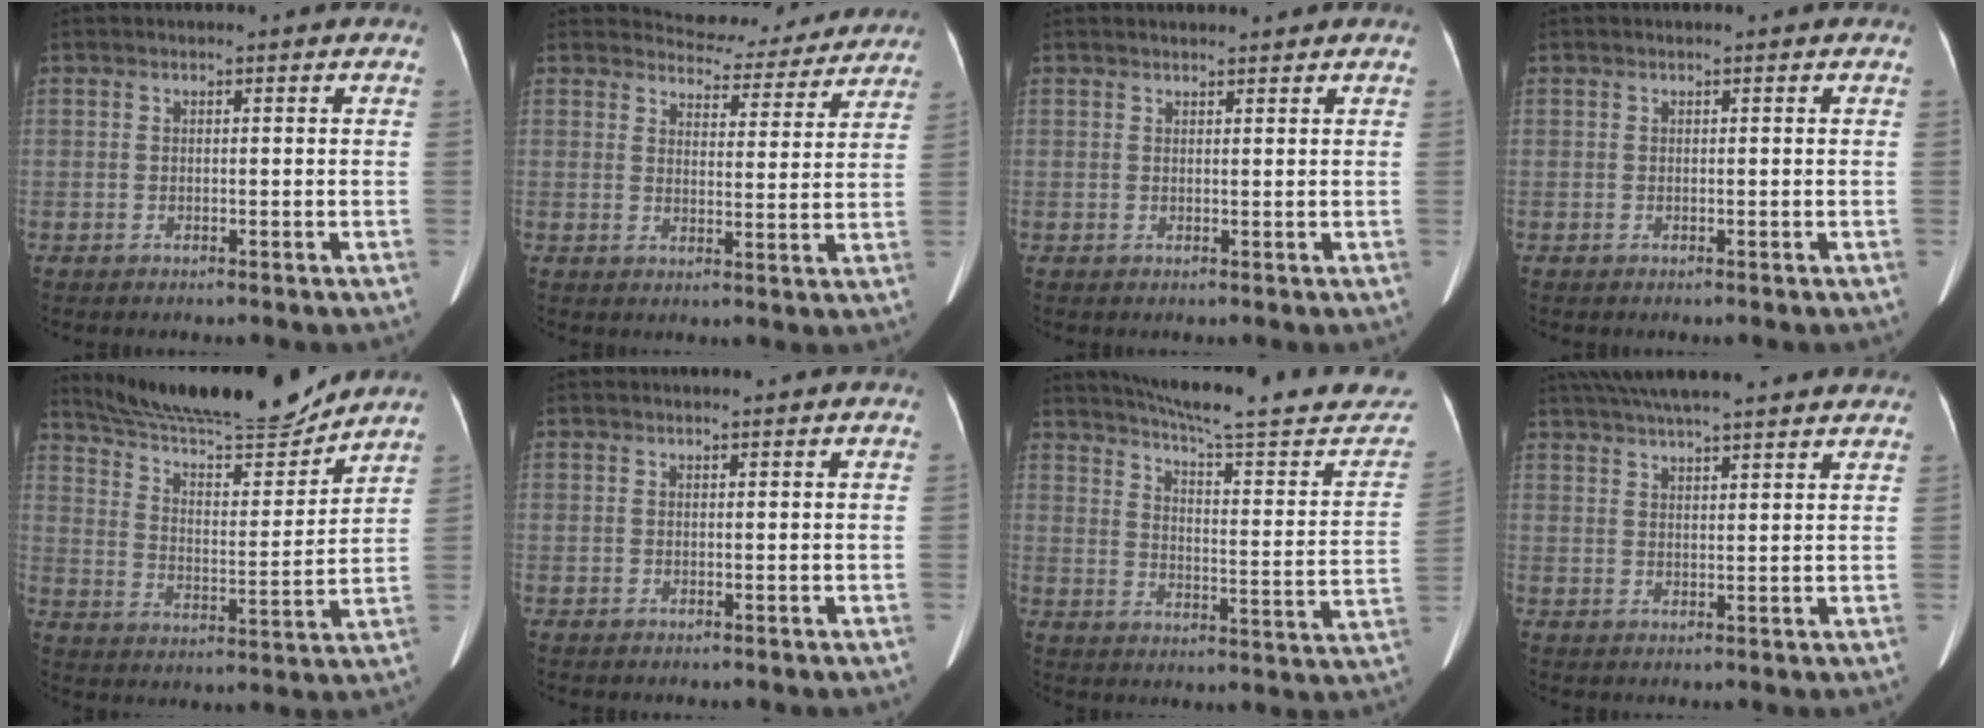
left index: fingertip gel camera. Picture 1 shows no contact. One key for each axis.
{"total": 11.6, "fx": 11.0, "fy": 3.3, "fz": 1.0, "tx": 0.003, "ty": -0.005, "tz": 0.124}
{"total": 2.6, "fx": 2.4, "fy": 0.3, "fz": 0.7, "tx": -0.010, "ty": 0.014, "tz": 0.035}
{"total": 0.0}
{"total": 17.8, "fx": 16.5, "fy": 1.1, "fz": 6.7, "tx": -0.121, "ty": -0.014, "tz": 0.262}
{"total": 1.0, "fx": 0.9, "fy": 0.1, "fz": 0.4, "tx": -0.006, "ty": 0.013, "tz": 0.016}
{"total": 27.4, "fx": 24.8, "fy": 2.0, "fz": 11.5, "tx": -0.164, "ty": -0.081, "tz": 0.308}
{"total": 18.6, "fx": 16.2, "fy": 2.6, "fz": 8.8, "tx": -0.148, "ty": 0.054, "tz": 0.225}